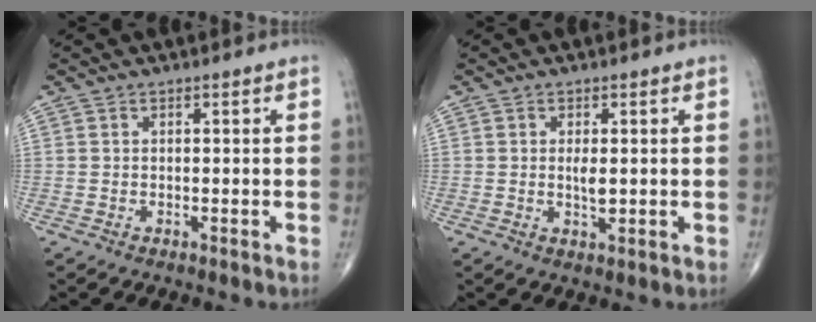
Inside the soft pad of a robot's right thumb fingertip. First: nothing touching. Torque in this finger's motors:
{"motor_torque": [1.48, 1.53, 0.03, -0.18, 0.01]}